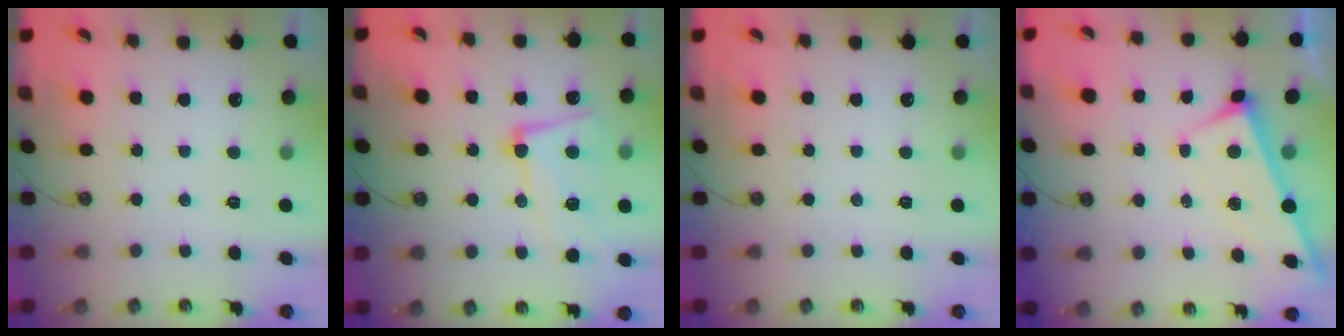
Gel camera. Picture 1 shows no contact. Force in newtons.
{"total": 9.0, "press": 8.7, "slide": 2.0}
{"total": 0.0}
{"total": 3.0, "press": 3.0, "slide": 0.1}